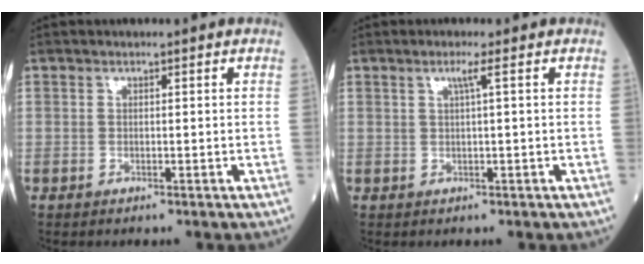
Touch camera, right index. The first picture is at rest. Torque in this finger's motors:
{"motor_torque": [0.10, 0.07, 0.13, 0.05]}